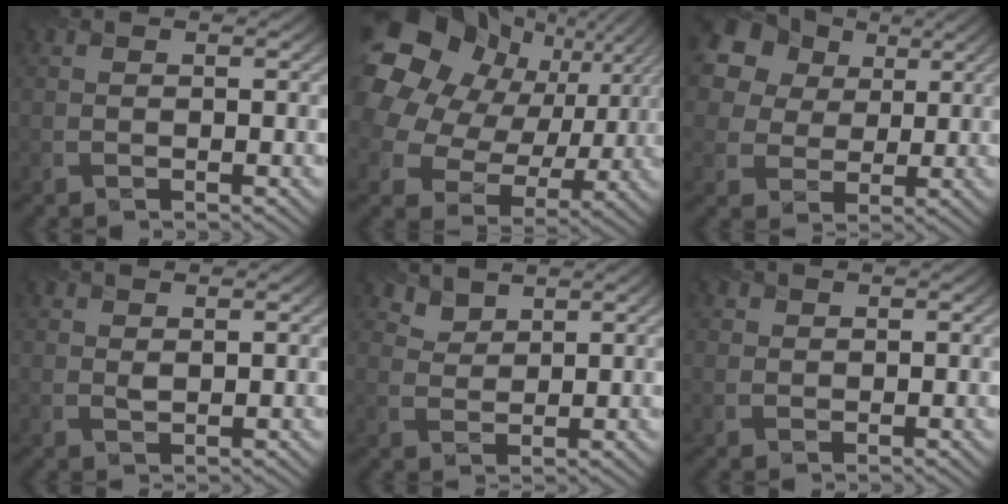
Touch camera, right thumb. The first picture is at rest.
{"total": 21.0, "force": [5.8, 17.1, 10.8], "torque": [-0.303, 0.013, 0.125]}
{"total": 17.9, "force": [9.3, 13.1, 7.9], "torque": [-0.242, 0.048, 0.184]}
{"total": 1.2, "force": [1.1, 0.5, 0.4], "torque": [-0.013, -0.005, 0.025]}
{"total": 2.9, "force": [2.6, 1.2, 0.3], "torque": [-0.015, -0.006, 0.064]}
{"total": 1.5, "force": [1.2, 1.0, 0.0], "torque": [-0.002, 0.001, 0.027]}